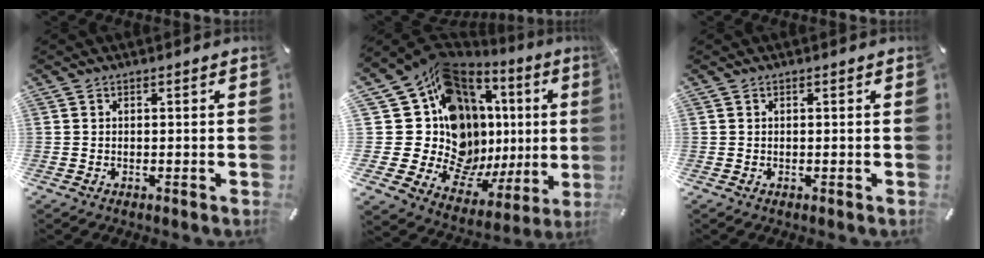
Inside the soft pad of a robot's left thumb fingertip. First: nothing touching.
{"total": 23.1, "force": [4.5, 16.5, 15.5], "torque": [-0.247, -0.116, 0.121]}
{"total": 0.0}